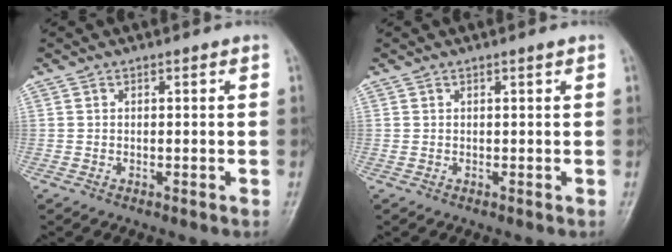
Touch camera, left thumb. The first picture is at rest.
{"total": 0.6, "force": [0.4, 0.0, 0.5], "torque": [-0.011, -0.001, 0.007]}